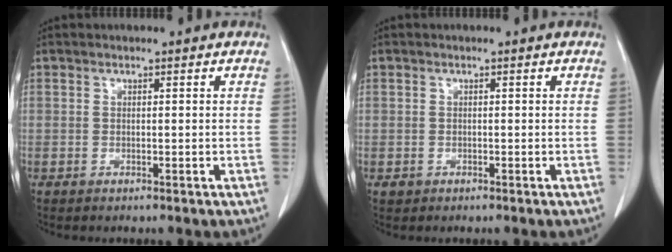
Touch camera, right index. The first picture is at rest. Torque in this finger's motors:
{"motor_torque": [-0.20, -0.01, -0.77, -0.13]}